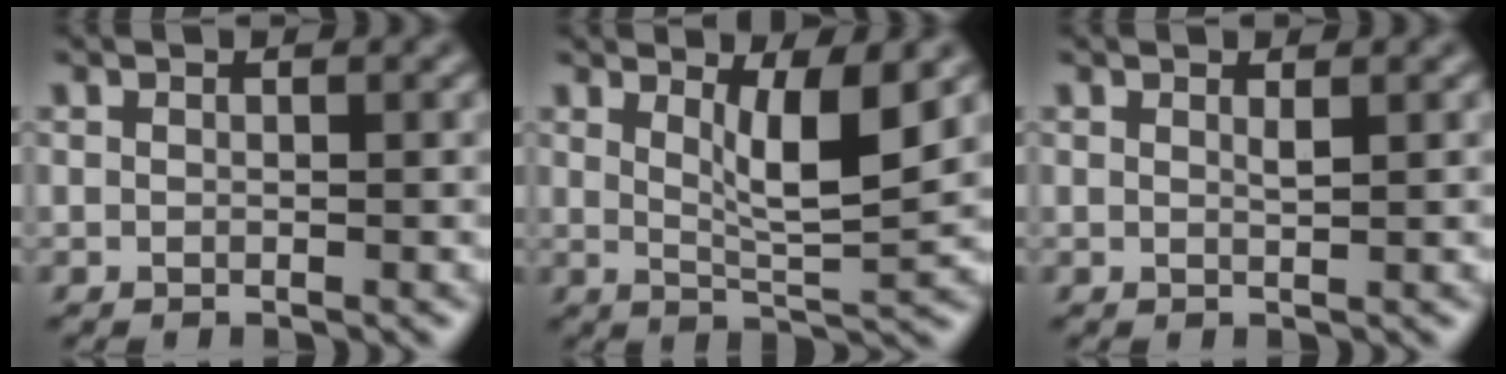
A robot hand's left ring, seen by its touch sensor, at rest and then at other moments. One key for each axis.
{"total": 4.7, "fx": 1.9, "fy": 1.0, "fz": 4.2, "tx": -0.068, "ty": -0.011, "tz": 0.035}
{"total": 0.6, "fx": 0.4, "fy": 0.0, "fz": 0.4, "tx": -0.005, "ty": -0.002, "tz": 0.008}